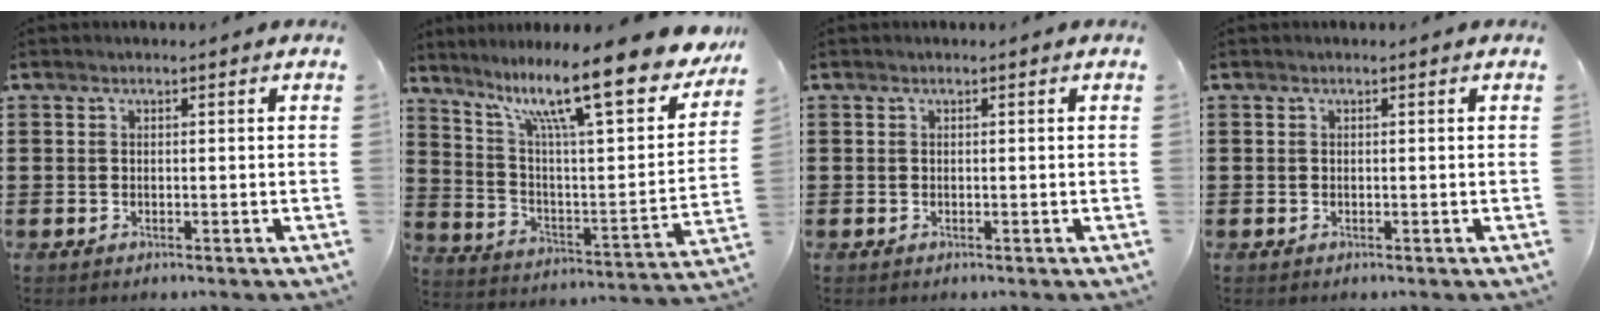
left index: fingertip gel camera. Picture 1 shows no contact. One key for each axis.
{"total": 15.9, "fx": 11.2, "fy": 2.3, "fz": 11.0, "tx": -0.212, "ty": -0.068, "tz": 0.181}
{"total": 0.0}
{"total": 0.0}